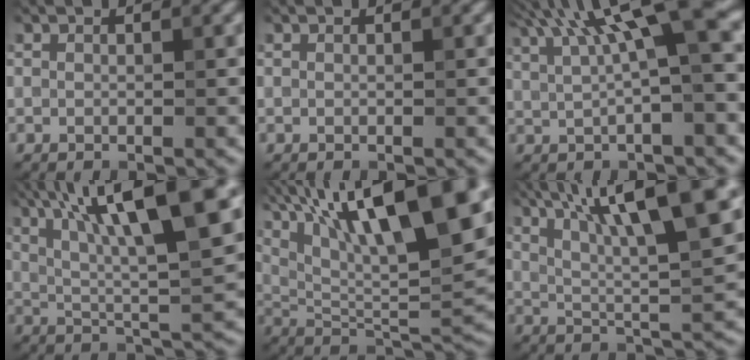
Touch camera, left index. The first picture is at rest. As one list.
[{"total": 0.0}, {"total": 8.3, "force": [3.3, 1.8, 7.4], "torque": [-0.124, 0.018, 0.056]}, {"total": 14.9, "force": [6.8, 3.6, 12.8], "torque": [-0.218, 0.021, 0.115]}, {"total": 18.9, "force": [9.7, 5.9, 15.1], "torque": [-0.253, 0.035, 0.165]}, {"total": 14.2, "force": [7.0, 3.3, 12.0], "torque": [-0.201, 0.019, 0.118]}]